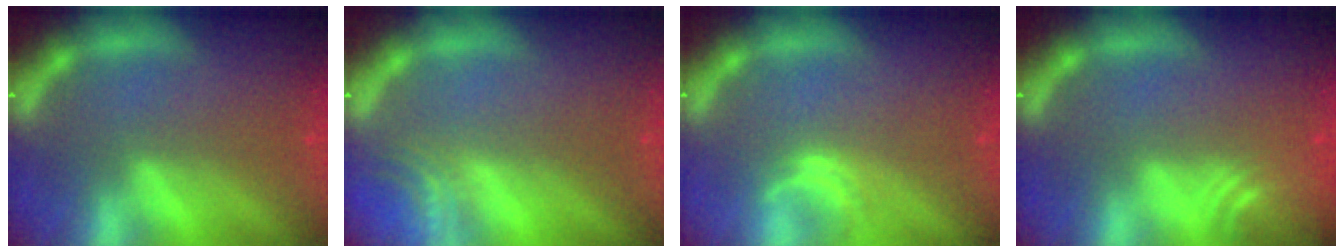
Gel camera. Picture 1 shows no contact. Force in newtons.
{"total": 2.5}
{"total": 1.5}
{"total": 4.0}